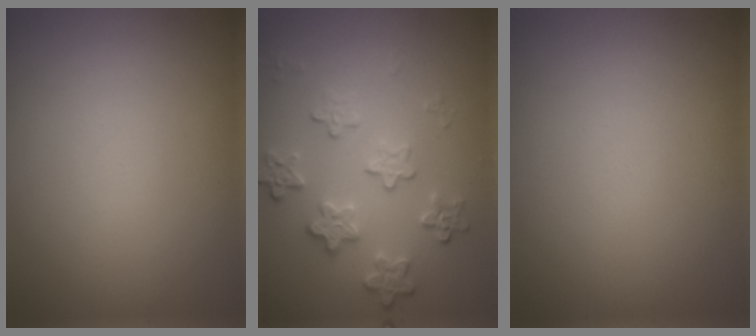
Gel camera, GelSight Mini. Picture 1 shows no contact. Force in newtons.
{"total": 4.2, "press": 3.1, "slide": 2.8}
{"total": 0.0}